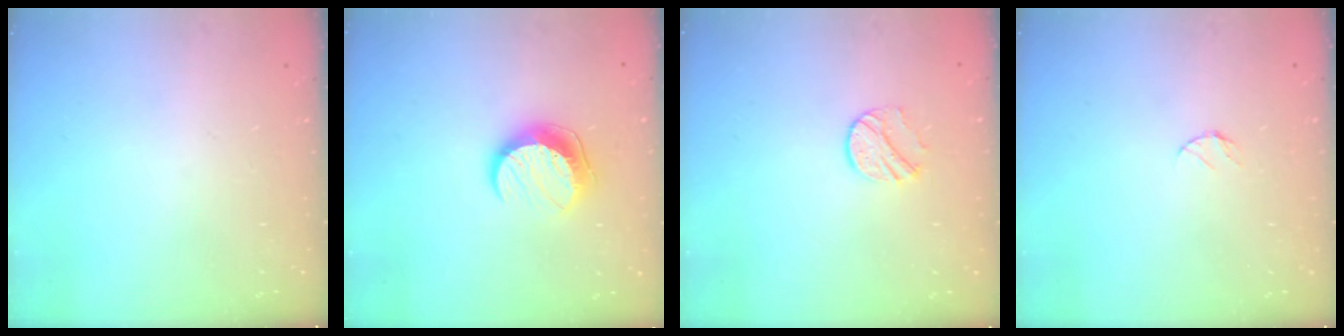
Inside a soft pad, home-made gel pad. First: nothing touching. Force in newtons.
{"total": 10.1, "press": 10.1, "slide": 0.5}
{"total": 8.3, "press": 8.3, "slide": 0.8}
{"total": 3.6, "press": 3.6, "slide": 0.4}